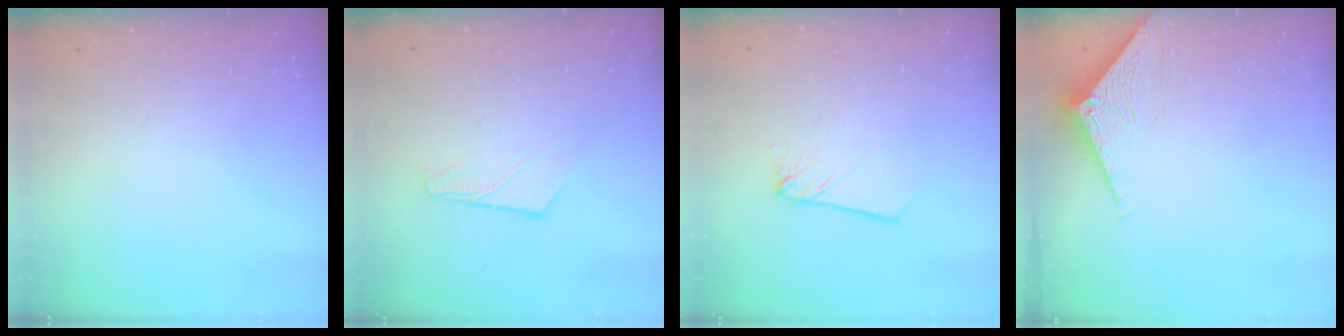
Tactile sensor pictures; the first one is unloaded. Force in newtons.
{"total": 6.3, "press": 6.3, "slide": 0.5}
{"total": 2.2, "press": 2.2, "slide": 0.1}
{"total": 3.3, "press": 3.3, "slide": 0.2}